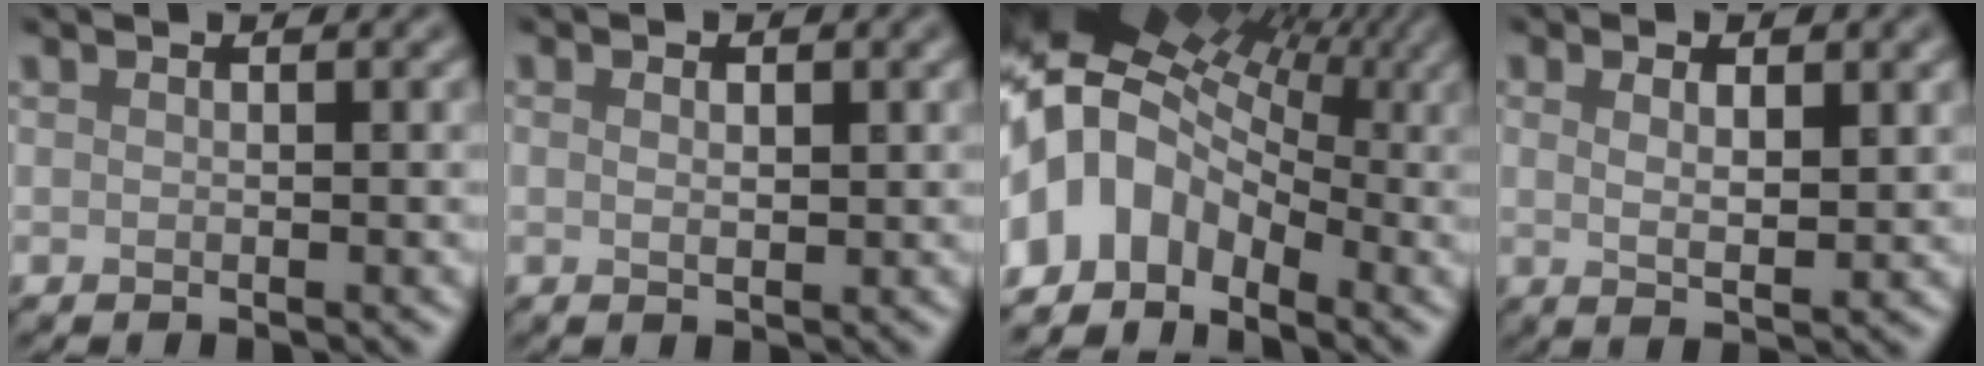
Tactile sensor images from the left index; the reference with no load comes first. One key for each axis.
{"total": 1.6, "fx": 0.6, "fy": 0.8, "fz": 1.3, "tx": -0.015, "ty": -0.001, "tz": 0.009}
{"total": 10.4, "fx": -1.6, "fy": 7.7, "fz": 6.8, "tx": -0.128, "ty": 0.012, "tz": -0.046}
{"total": 3.6, "fx": 1.4, "fy": 1.0, "fz": 3.2, "tx": -0.048, "ty": -0.001, "tz": 0.019}